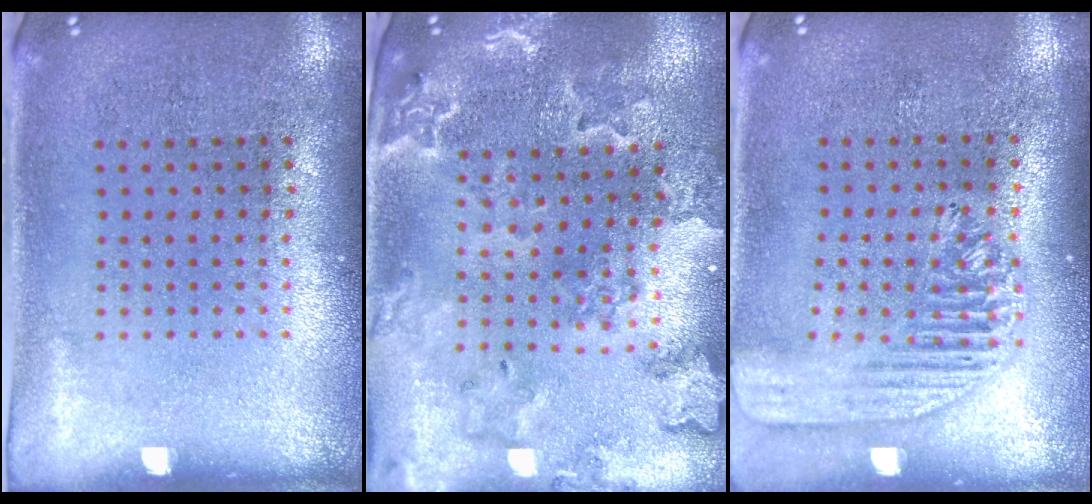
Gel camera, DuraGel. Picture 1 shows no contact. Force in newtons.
{"total": 1.9, "press": 1.9, "slide": 0.3}
{"total": 1.6, "press": 1.4, "slide": 0.6}